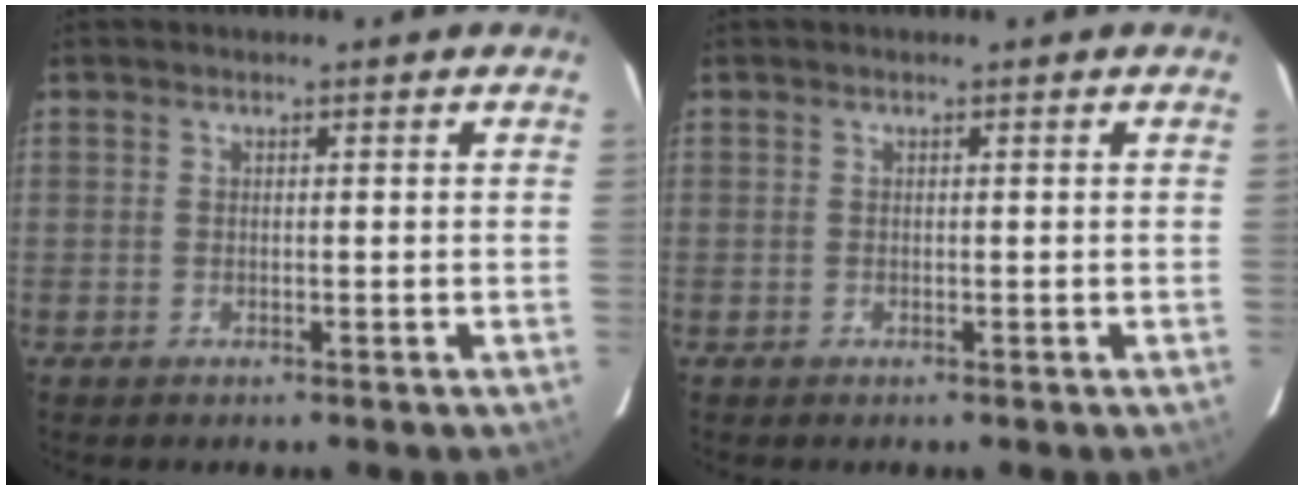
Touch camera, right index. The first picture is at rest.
{"total": 0.0}